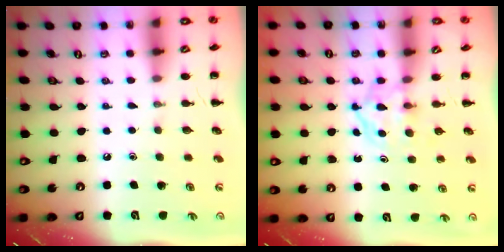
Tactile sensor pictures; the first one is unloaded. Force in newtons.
{"total": 4.5, "press": 4.5, "slide": 0.7}